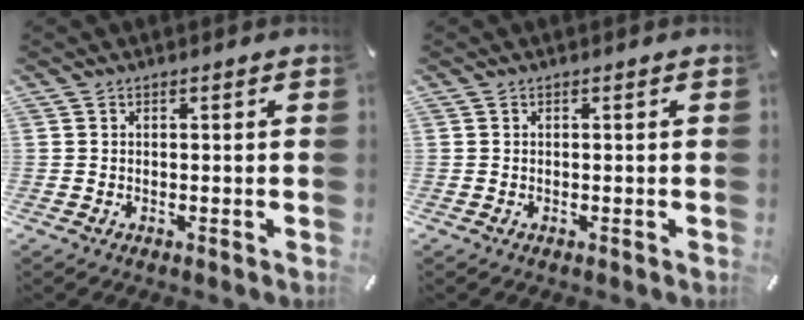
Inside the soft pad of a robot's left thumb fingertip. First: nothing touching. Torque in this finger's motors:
{"motor_torque": [0.02, 0.06, -0.08, 0.06, 0.01]}